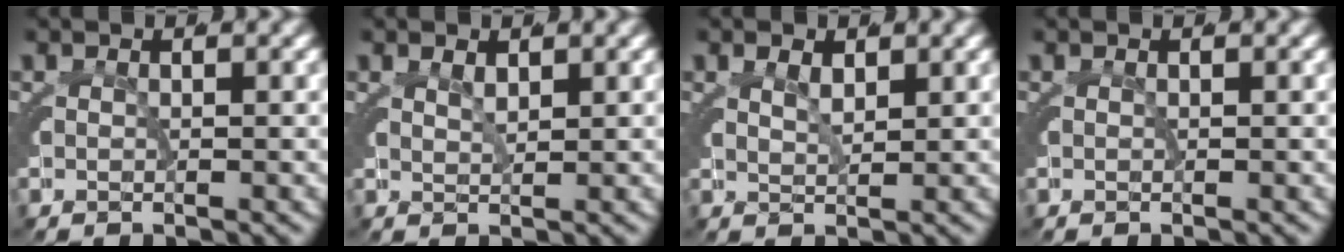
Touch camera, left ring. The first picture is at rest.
{"total": 0.6, "force": [0.5, -0.1, -0.1], "torque": [-0.003, -0.002, 0.011]}
{"total": 0.6, "force": [0.6, 0.3, 0.1], "torque": [-0.008, -0.004, 0.012]}
{"total": 0.0}